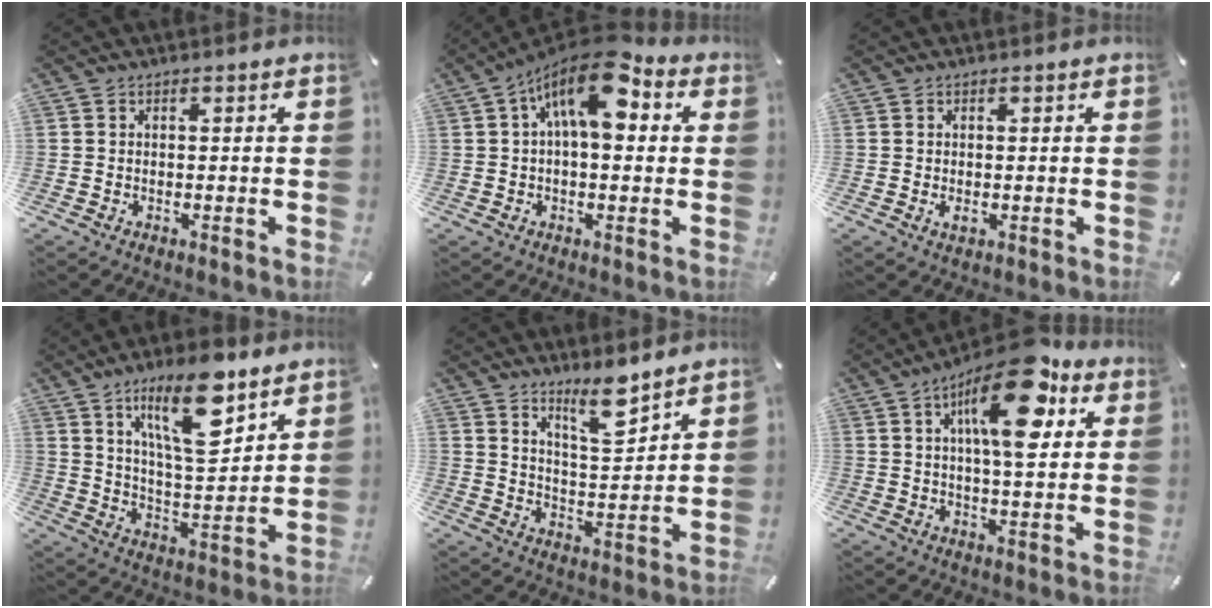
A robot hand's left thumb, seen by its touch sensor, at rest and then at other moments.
{"total": 13.2, "force": [5.0, 6.1, 10.6], "torque": [-0.161, -0.018, 0.086]}
{"total": 1.5, "force": [-0.1, 0.9, 1.2], "torque": [-0.015, -0.001, -0.005]}
{"total": 17.8, "force": [10.2, 6.6, 13.0], "torque": [-0.219, -0.046, 0.165]}
{"total": 9.8, "force": [8.1, 2.4, 5.0], "torque": [-0.073, -0.061, 0.139]}
{"total": 18.2, "force": [8.1, 6.5, 14.9], "torque": [-0.243, -0.026, 0.124]}